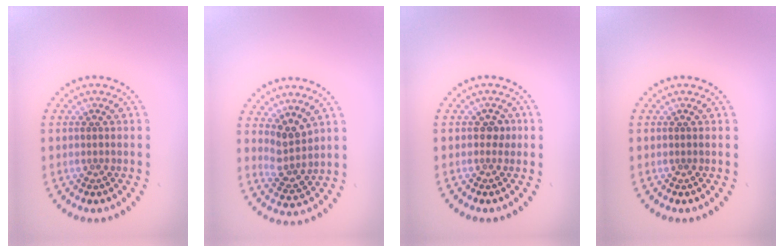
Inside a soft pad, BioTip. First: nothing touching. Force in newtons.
{"total": 2.5, "press": 1.9, "slide": 1.6}
{"total": 1.0, "press": 0.9, "slide": 0.4}
{"total": 0.0}